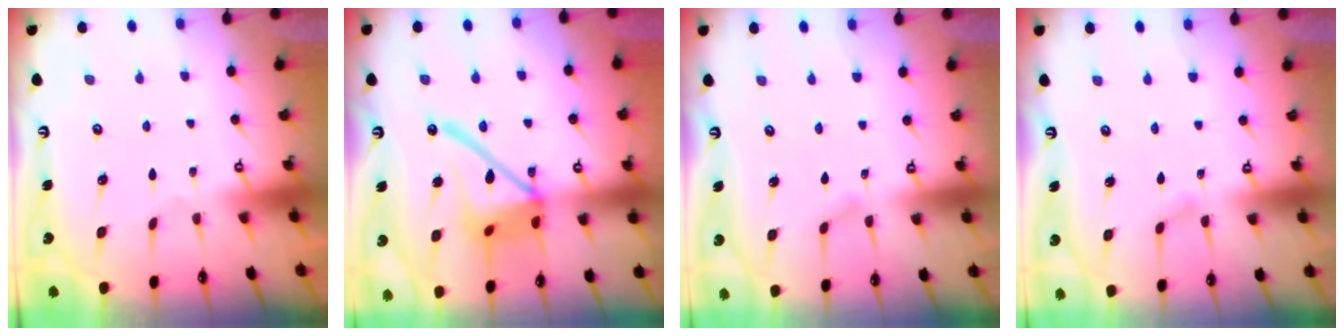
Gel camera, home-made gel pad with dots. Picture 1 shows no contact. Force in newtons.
{"total": 17.9, "press": 17.8, "slide": 1.8}
{"total": 2.8, "press": 2.8, "slide": 0.2}
{"total": 2.8, "press": 2.8, "slide": 0.2}